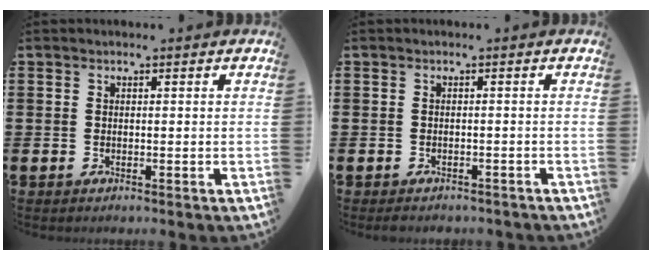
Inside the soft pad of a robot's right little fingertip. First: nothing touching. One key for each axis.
{"total": 0.8, "fx": -0.8, "fy": 0.2, "fz": 0.1, "tx": -0.005, "ty": -0.001, "tz": -0.016}